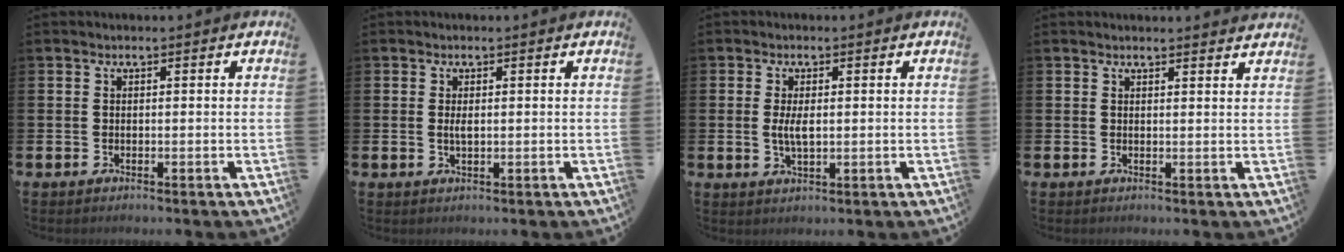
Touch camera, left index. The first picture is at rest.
{"total": 1.4, "force": [0.2, 0.5, 1.3], "torque": [-0.024, 0.002, 0.001]}
{"total": 3.1, "force": [0.2, 1.3, 2.8], "torque": [-0.046, 0.000, 0.000]}
{"total": 1.5, "force": [1.5, 0.0, 0.0], "torque": [0.010, -0.012, 0.025]}